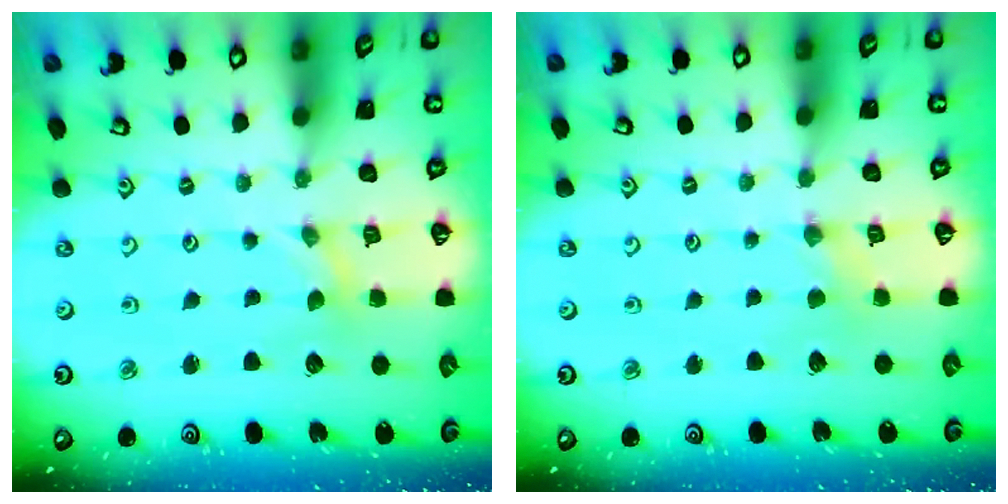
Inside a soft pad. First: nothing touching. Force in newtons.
{"total": 2.1, "press": 2.1, "slide": 0.6}